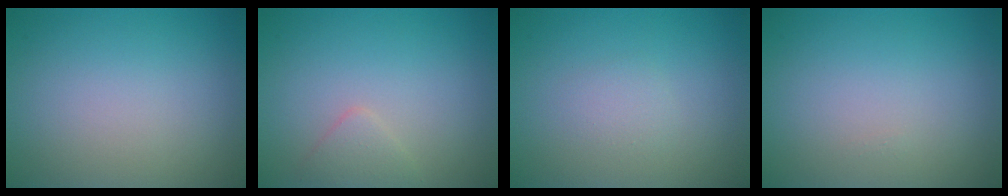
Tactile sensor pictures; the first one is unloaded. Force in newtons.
{"total": 1.4, "press": 1.4, "slide": 0.1}
{"total": 1.0, "press": 1.0, "slide": 0.0}
{"total": 0.0}